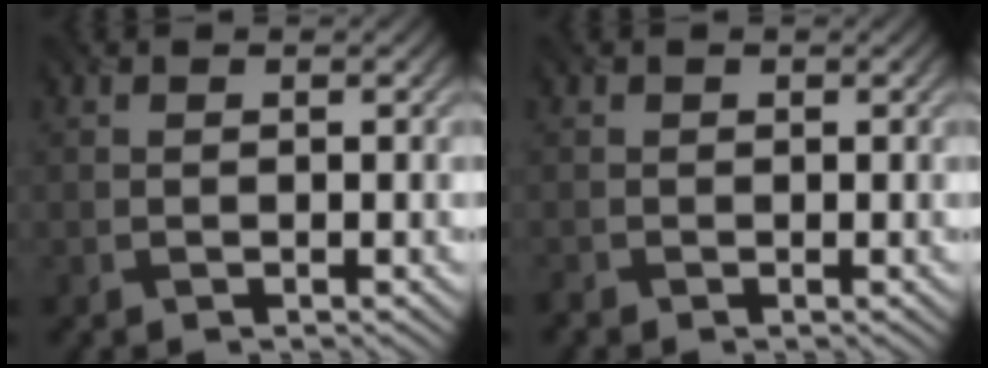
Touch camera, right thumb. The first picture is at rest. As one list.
[{"total": 0.8, "force": [-0.5, 0.7, -0.1], "torque": [-0.001, -0.003, -0.013]}]